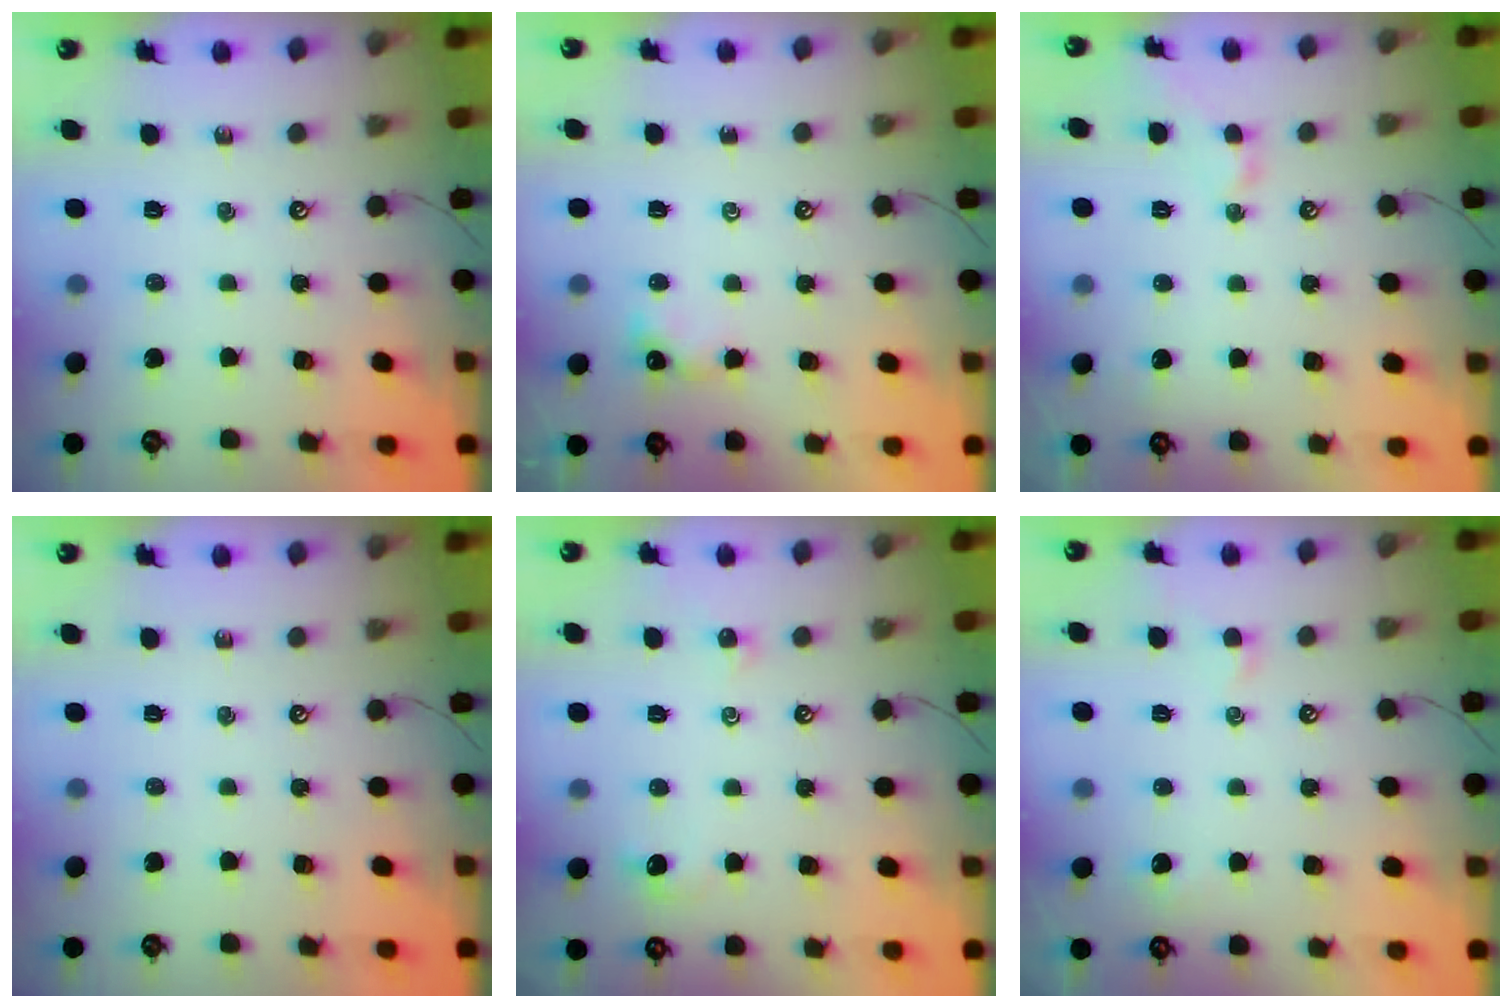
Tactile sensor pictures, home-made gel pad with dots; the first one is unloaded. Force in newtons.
{"total": 0.9, "press": 0.8, "slide": 0.3}
{"total": 0.7, "press": 0.6, "slide": 0.3}
{"total": 0.0}
{"total": 1.5, "press": 1.4, "slide": 0.6}
{"total": 0.5, "press": 0.2, "slide": 0.5}